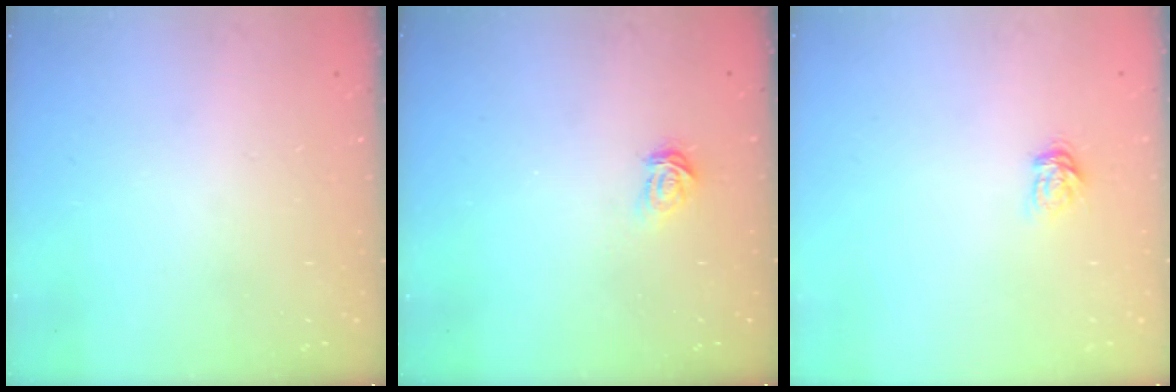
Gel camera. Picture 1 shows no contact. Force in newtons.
{"total": 3.0, "press": 3.0, "slide": 0.3}
{"total": 4.5, "press": 4.5, "slide": 0.6}